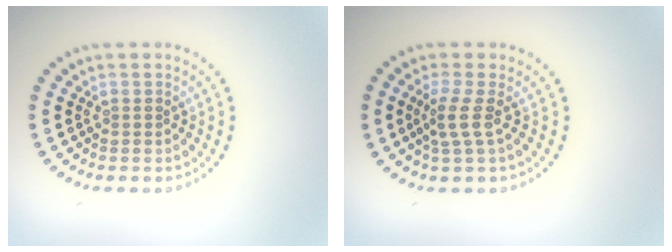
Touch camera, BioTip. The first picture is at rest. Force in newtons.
{"total": 2.1, "press": 1.5, "slide": 1.5}